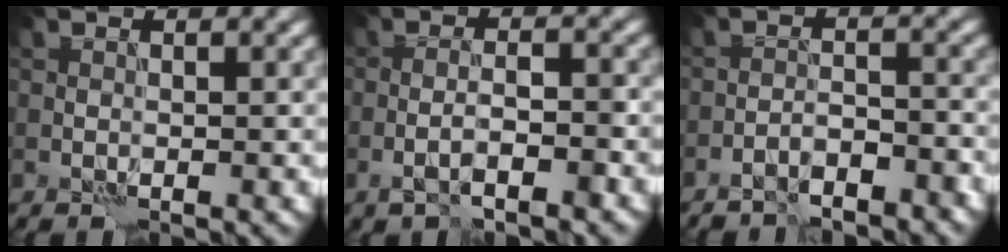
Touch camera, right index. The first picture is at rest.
{"total": 3.1, "force": [-1.7, 0.6, 2.5], "torque": [-0.047, 0.003, -0.033]}
{"total": 3.8, "force": [-3.3, 1.0, 1.6], "torque": [-0.021, 0.003, -0.055]}